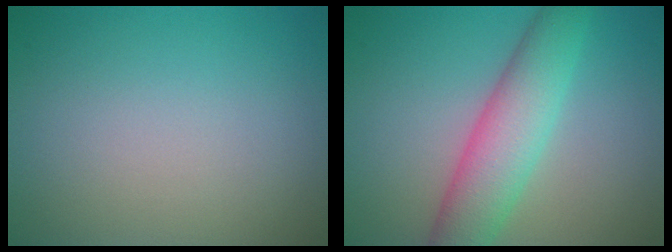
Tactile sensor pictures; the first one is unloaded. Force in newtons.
{"total": 5.8, "press": 5.8, "slide": 0.2}